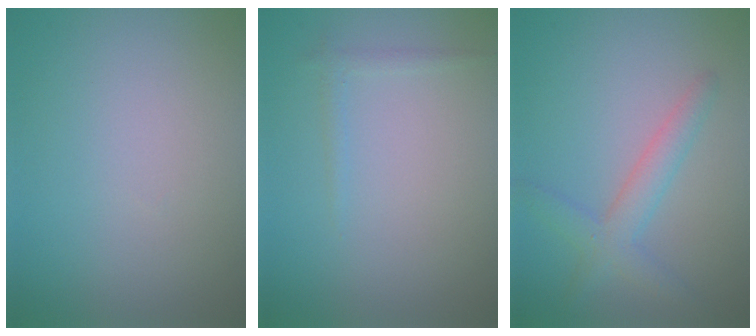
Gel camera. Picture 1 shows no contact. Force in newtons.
{"total": 0.9, "press": 0.9, "slide": 0.1}
{"total": 2.9, "press": 2.9, "slide": 0.1}